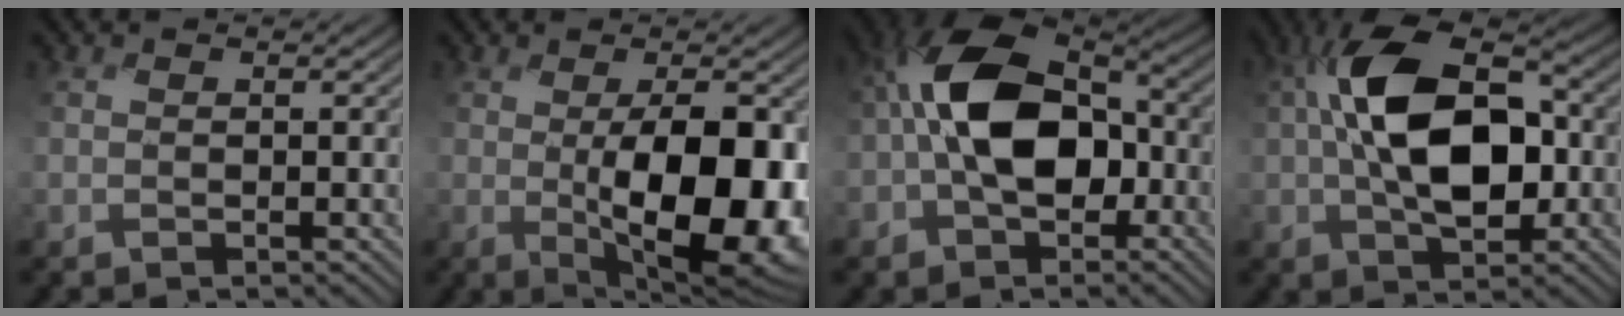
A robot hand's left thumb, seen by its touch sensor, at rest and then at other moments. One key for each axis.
{"total": 11.5, "fx": -1.0, "fy": 5.0, "fz": 10.4, "tx": -0.157, "ty": -0.016, "tz": -0.007}
{"total": 13.4, "fx": -1.7, "fy": 8.6, "fz": 10.1, "tx": -0.188, "ty": 0.020, "tz": -0.053}
{"total": 12.8, "fx": 0.3, "fy": 7.4, "fz": 10.4, "tx": -0.200, "ty": 0.013, "tz": -0.002}